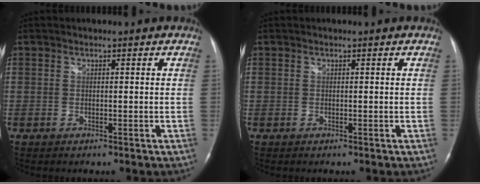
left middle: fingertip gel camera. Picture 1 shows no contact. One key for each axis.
{"total": 0.0}